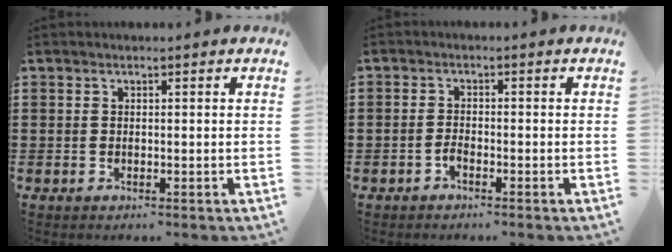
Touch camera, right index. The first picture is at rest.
{"total": 1.2, "force": [-1.0, 0.5, 0.4], "torque": [-0.012, -0.001, -0.020]}